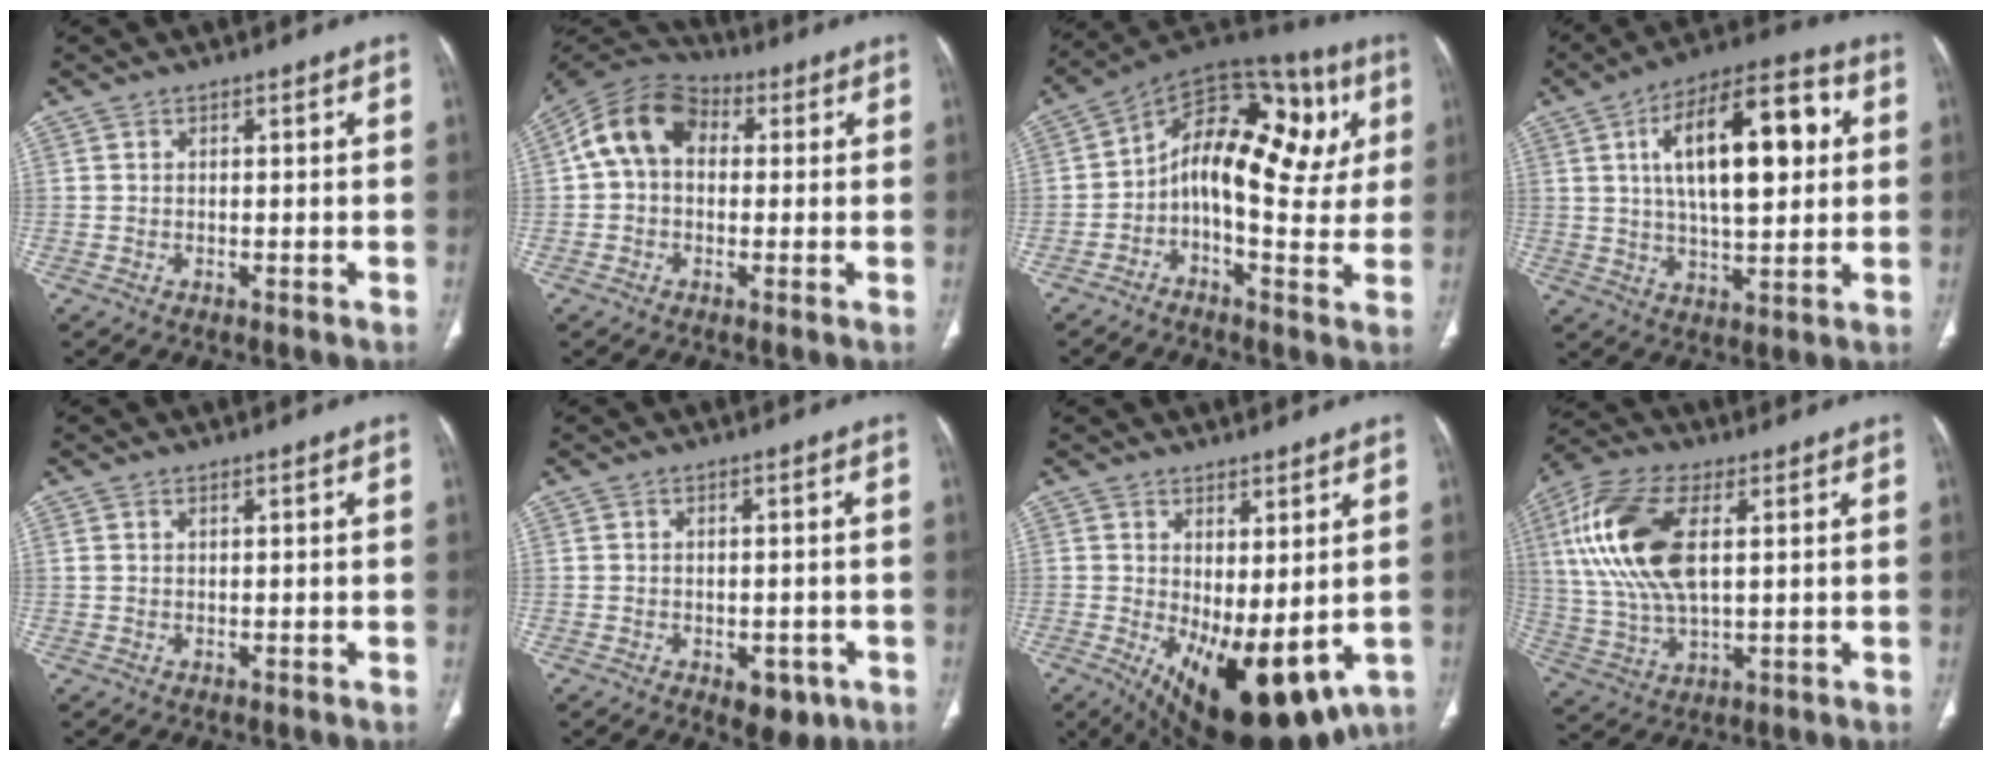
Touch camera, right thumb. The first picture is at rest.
{"total": 11.3, "force": [1.4, 8.3, 7.6], "torque": [-0.129, 0.035, 0.010]}
{"total": 20.1, "force": [2.4, 10.8, 16.8], "torque": [-0.209, 0.041, 0.024]}
{"total": 19.8, "force": [4.5, 8.4, 17.3], "torque": [-0.257, 0.013, 0.066]}
{"total": 0.7, "force": [0.4, 0.3, 0.5], "torque": [-0.014, 0.009, 0.011]}
{"total": 5.2, "force": [-2.2, 3.1, 3.6], "torque": [-0.026, 0.005, -0.017]}
{"total": 16.2, "force": [-3.2, 7.3, 14.1], "torque": [-0.208, -0.020, -0.020]}
{"total": 17.9, "force": [4.2, 8.7, 15.1], "torque": [-0.325, 0.003, 0.080]}